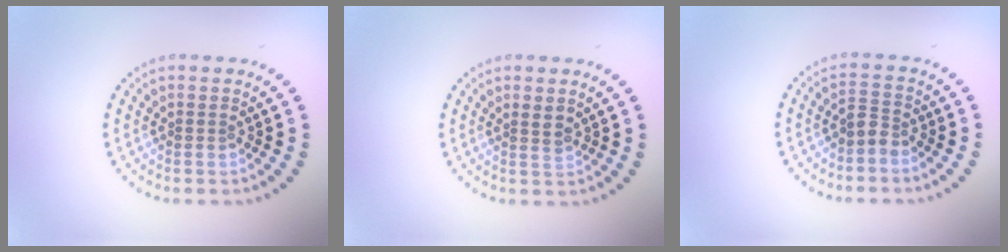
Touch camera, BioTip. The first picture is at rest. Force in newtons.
{"total": 1.0, "press": 0.8, "slide": 0.6}
{"total": 1.7, "press": 1.2, "slide": 1.2}